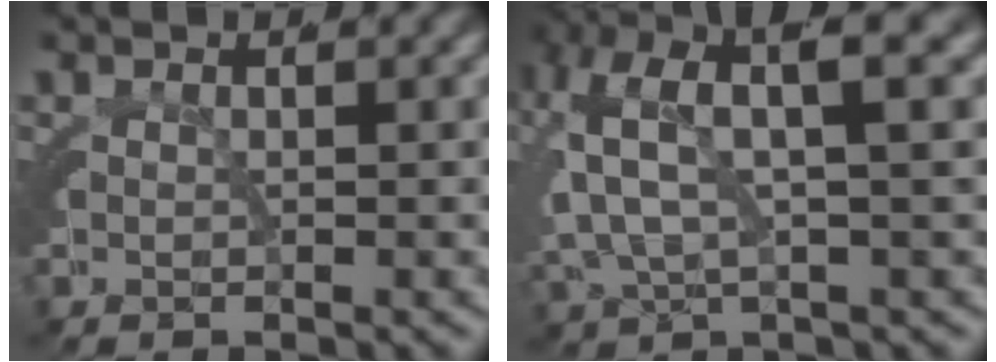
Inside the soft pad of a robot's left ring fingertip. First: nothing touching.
{"total": 7.5, "force": [2.8, 4.4, 5.4], "torque": [-0.118, 0.015, 0.036]}